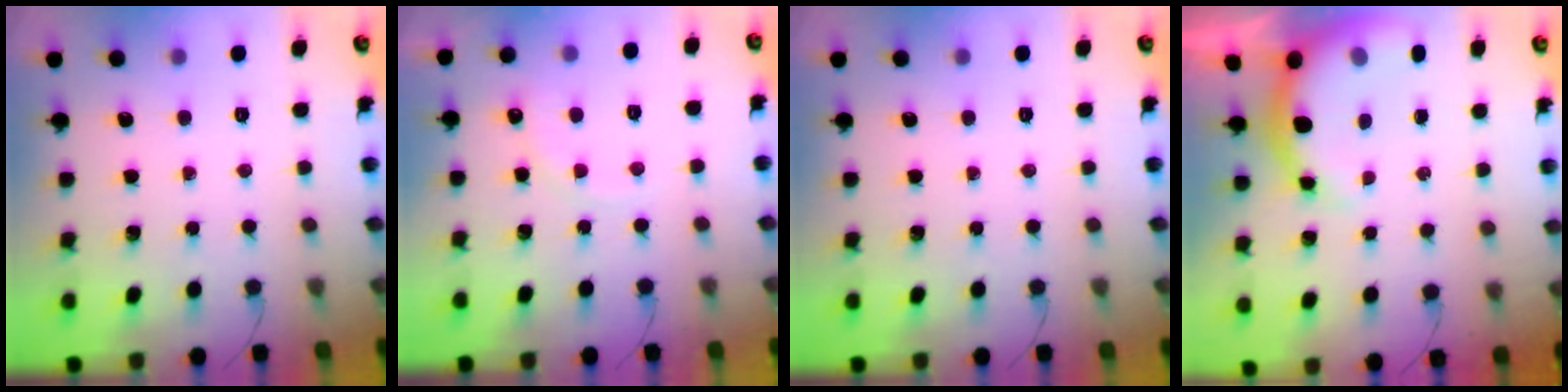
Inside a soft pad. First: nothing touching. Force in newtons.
{"total": 7.9, "press": 7.7, "slide": 1.6}
{"total": 0.0}
{"total": 6.6, "press": 6.6, "slide": 0.7}